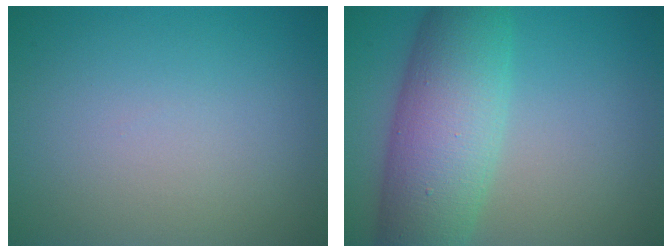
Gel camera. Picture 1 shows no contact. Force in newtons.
{"total": 9.0, "press": 9.0, "slide": 0.2}